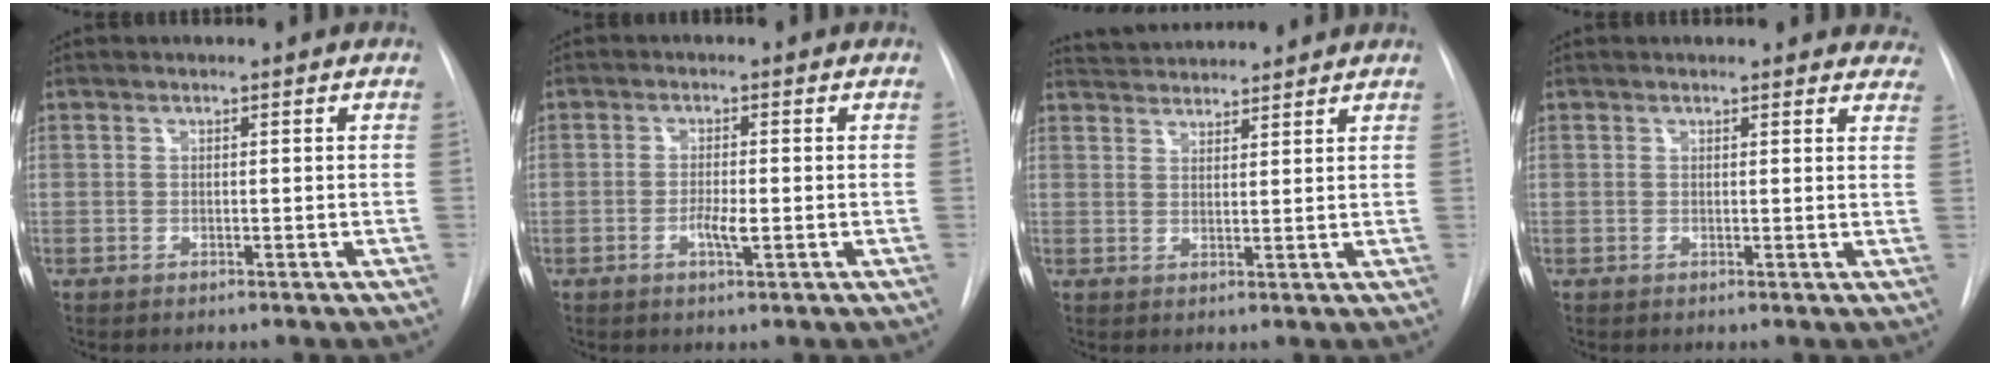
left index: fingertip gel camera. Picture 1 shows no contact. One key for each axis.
{"total": 2.6, "fx": -0.7, "fy": 0.4, "fz": 2.4, "tx": -0.046, "ty": -0.001, "tz": -0.013}
{"total": 8.1, "fx": 7.8, "fy": 1.1, "fz": 1.6, "tx": -0.032, "ty": 0.030, "tz": 0.119}
{"total": 9.0, "fx": 8.4, "fy": 2.9, "fz": 1.3, "tx": 0.024, "ty": -0.011, "tz": 0.062}